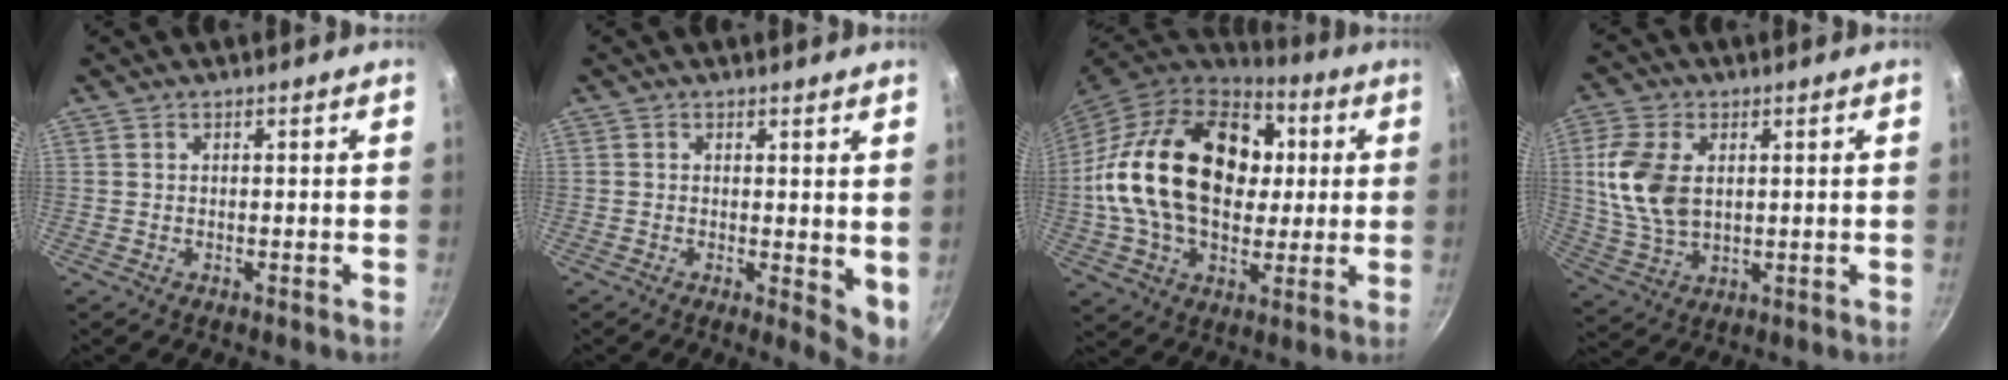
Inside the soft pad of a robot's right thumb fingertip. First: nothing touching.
{"total": 5.2, "force": [0.5, 2.4, 4.6], "torque": [-0.056, -0.012, 0.006]}
{"total": 29.1, "force": [3.4, 19.8, 21.1], "torque": [-0.358, 0.026, 0.055]}
{"total": 11.4, "force": [1.9, 7.2, 8.7], "torque": [-0.170, -0.007, 0.041]}